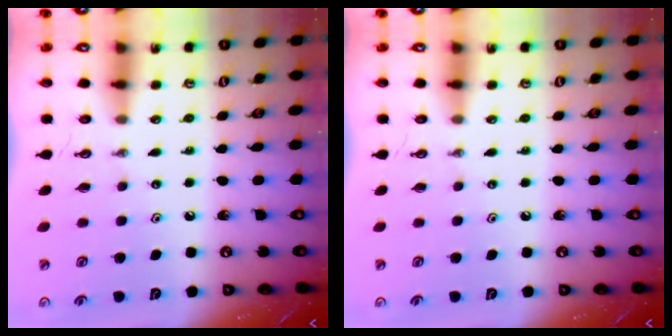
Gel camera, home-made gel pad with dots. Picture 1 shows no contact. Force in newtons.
{"total": 0.0}